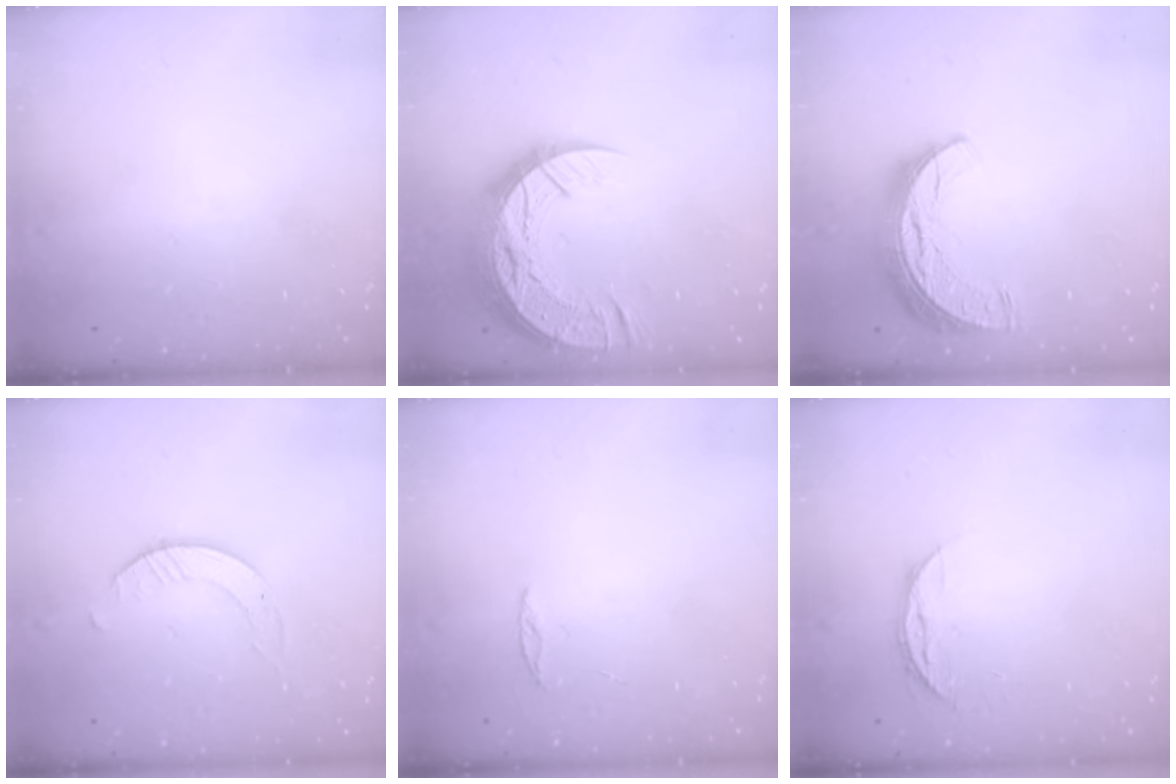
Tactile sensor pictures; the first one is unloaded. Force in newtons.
{"total": 19.2, "press": 19.1, "slide": 1.4}
{"total": 11.3, "press": 11.2, "slide": 0.7}
{"total": 1.7, "press": 1.7, "slide": 0.2}
{"total": 2.0, "press": 2.0, "slide": 0.2}
{"total": 7.3, "press": 7.3, "slide": 0.6}